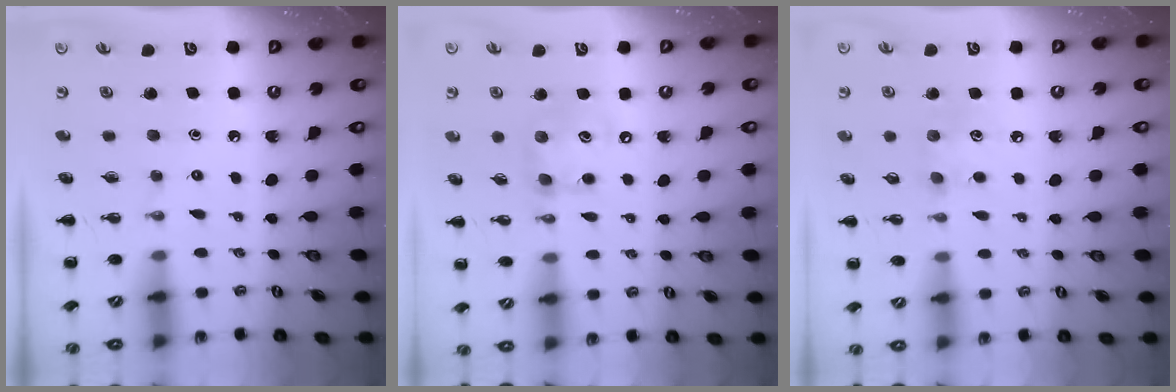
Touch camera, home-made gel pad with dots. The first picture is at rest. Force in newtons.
{"total": 9.8, "press": 9.8, "slide": 1.2}
{"total": 6.2, "press": 6.1, "slide": 1.1}